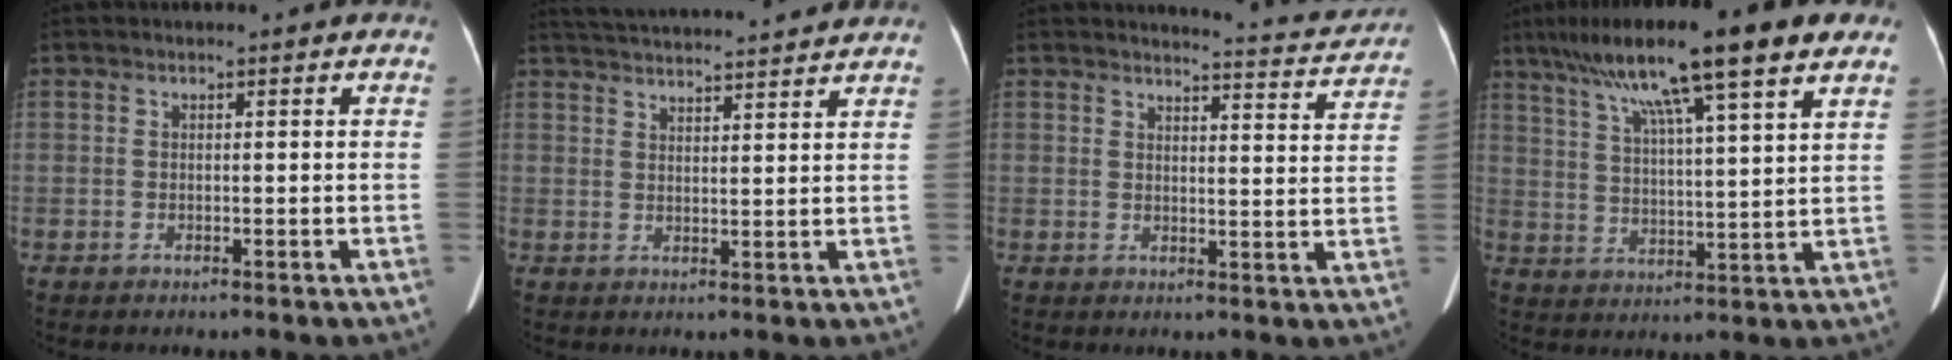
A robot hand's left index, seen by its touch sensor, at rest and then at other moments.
{"total": 16.3, "force": [15.4, 0.5, 5.3], "torque": [-0.100, 0.023, 0.215]}
{"total": 7.9, "force": [7.9, 0.0, 0.5], "torque": [-0.013, -0.025, 0.083]}
{"total": 18.0, "force": [11.7, 1.0, 13.6], "torque": [-0.229, 0.041, 0.178]}